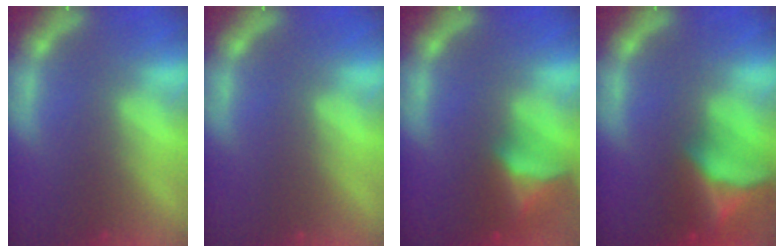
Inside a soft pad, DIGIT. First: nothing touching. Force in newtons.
{"total": 0.0}
{"total": 6.0}
{"total": 9.4}